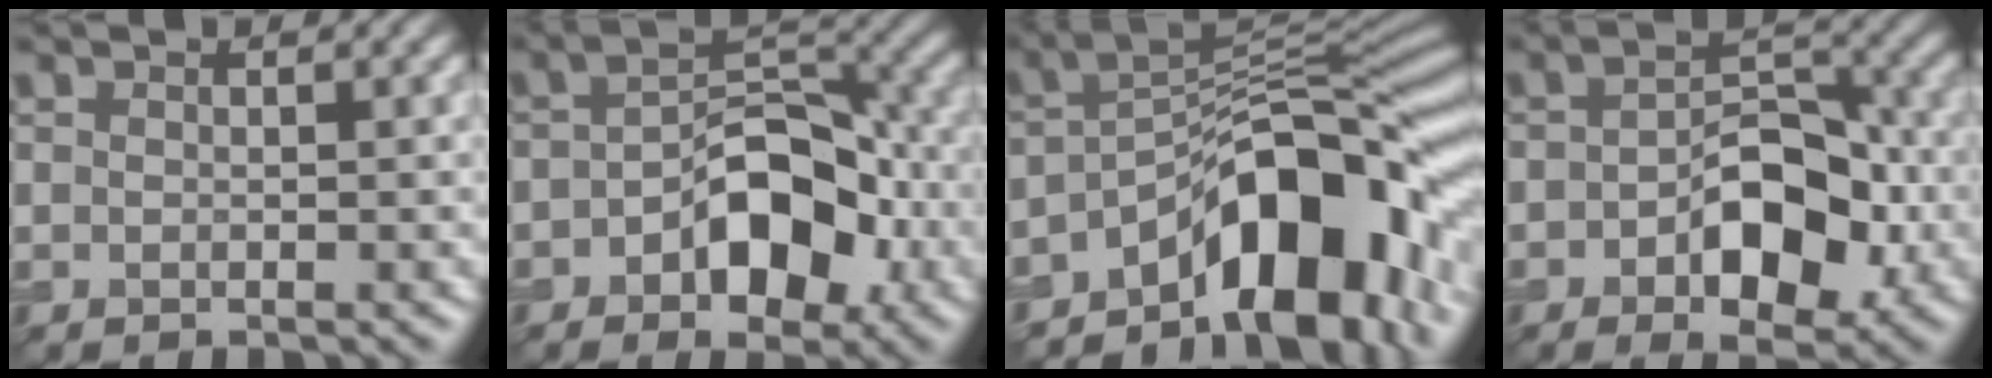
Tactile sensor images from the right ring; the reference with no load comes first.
{"total": 7.0, "force": [-2.6, 3.9, 5.2], "torque": [-0.069, 0.017, -0.039]}
{"total": 12.8, "force": [-6.6, 5.3, 9.6], "torque": [-0.112, 0.016, -0.106]}
{"total": 6.9, "force": [-2.1, 3.7, 5.4], "torque": [-0.076, 0.011, -0.029]}